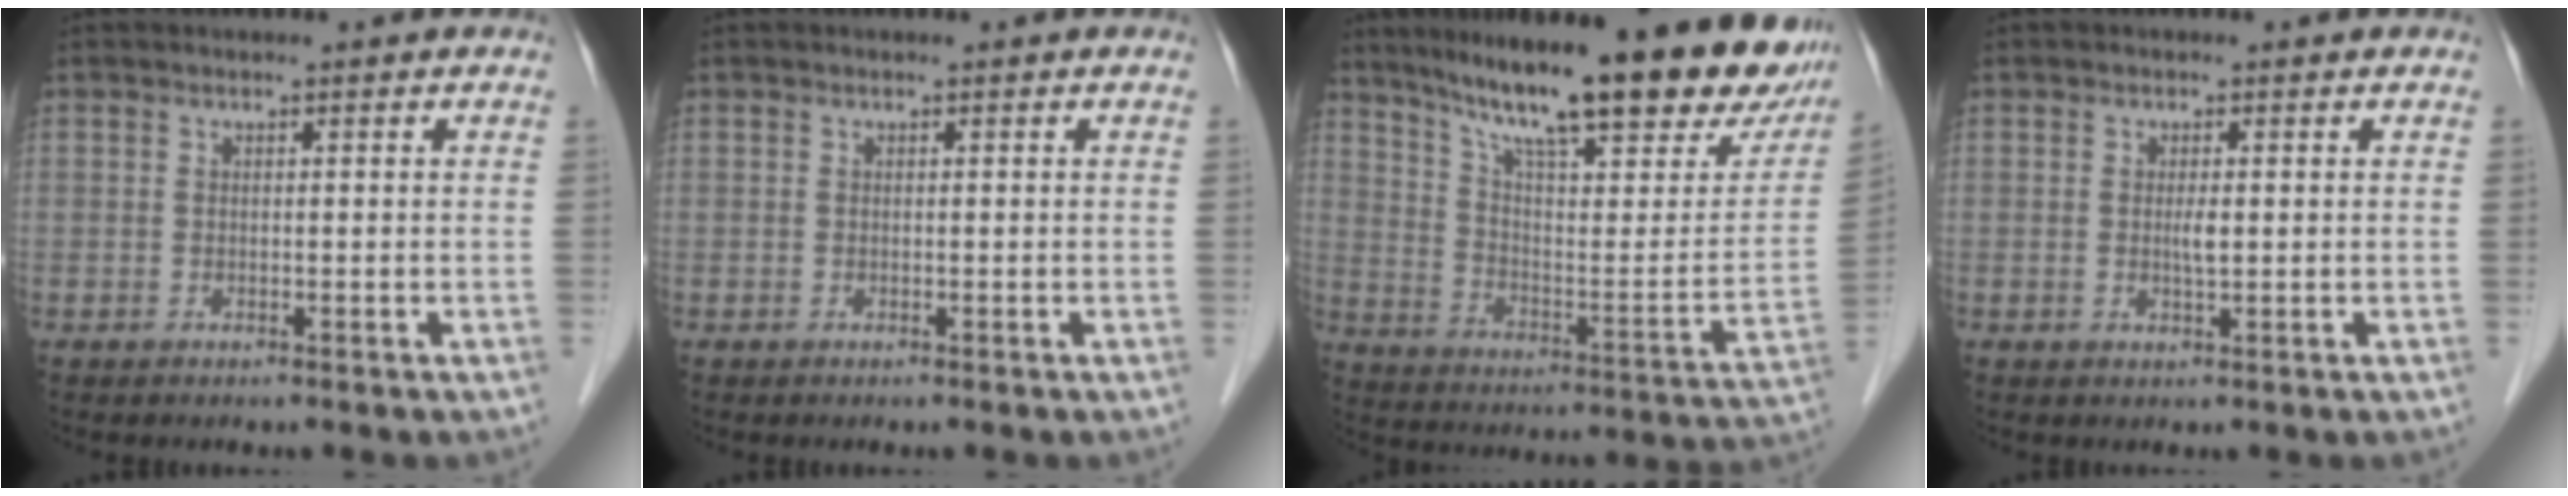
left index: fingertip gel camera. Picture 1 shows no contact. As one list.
[{"total": 0.0}, {"total": 28.1, "force": [21.9, 5.1, 16.8], "torque": [-0.254, -0.036, 0.298]}, {"total": 1.6, "force": [-0.2, 0.2, 1.5], "torque": [-0.030, -0.005, -0.003]}]